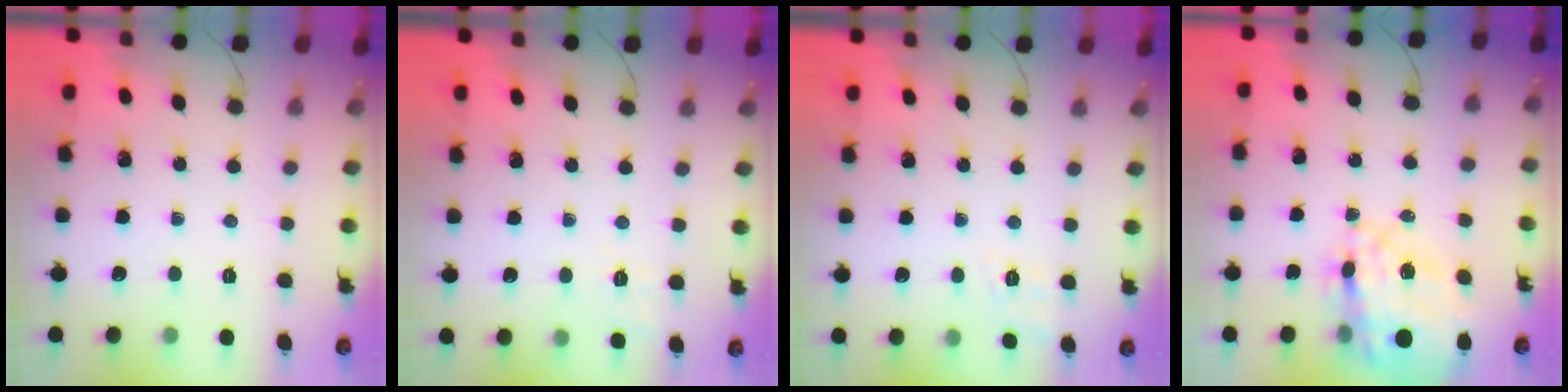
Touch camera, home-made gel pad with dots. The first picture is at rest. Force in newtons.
{"total": 2.0, "press": 1.1, "slide": 1.7}
{"total": 2.8, "press": 2.0, "slide": 2.0}
{"total": 23.6, "press": 23.1, "slide": 4.8}